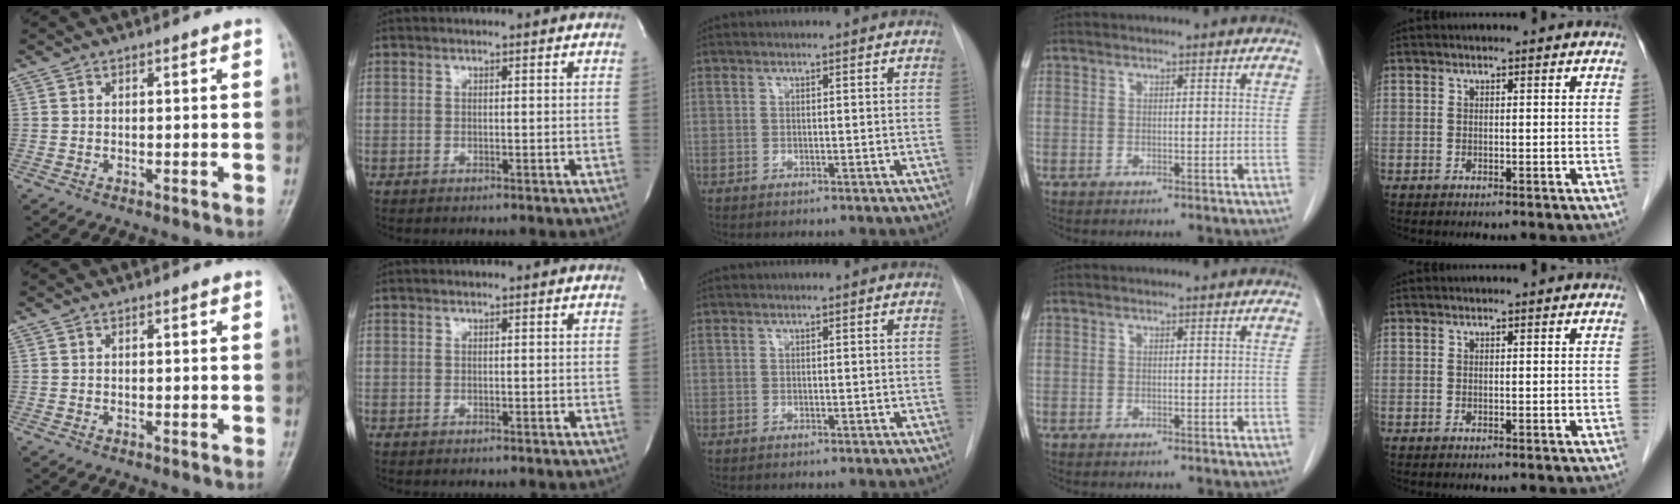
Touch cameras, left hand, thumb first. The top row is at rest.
{}